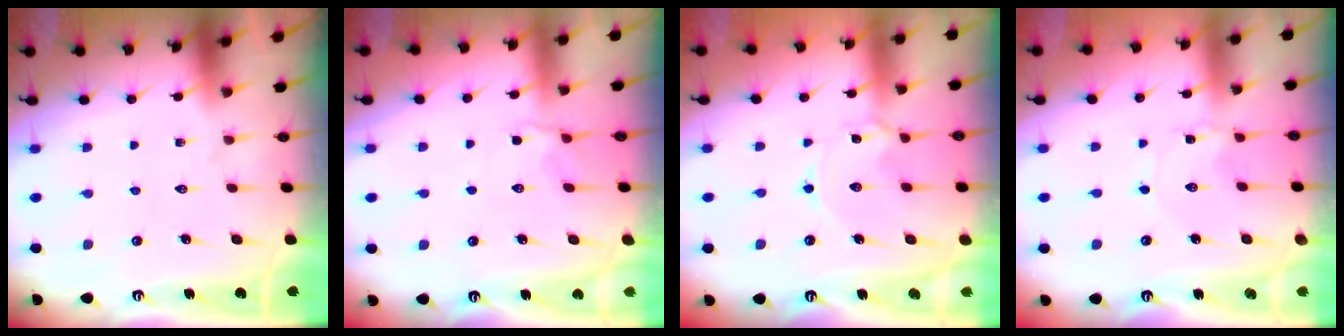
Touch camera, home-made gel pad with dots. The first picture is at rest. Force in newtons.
{"total": 1.9, "press": 1.5, "slide": 1.1}
{"total": 1.5, "press": 1.5, "slide": 0.1}
{"total": 0.6, "press": 0.6, "slide": 0.1}